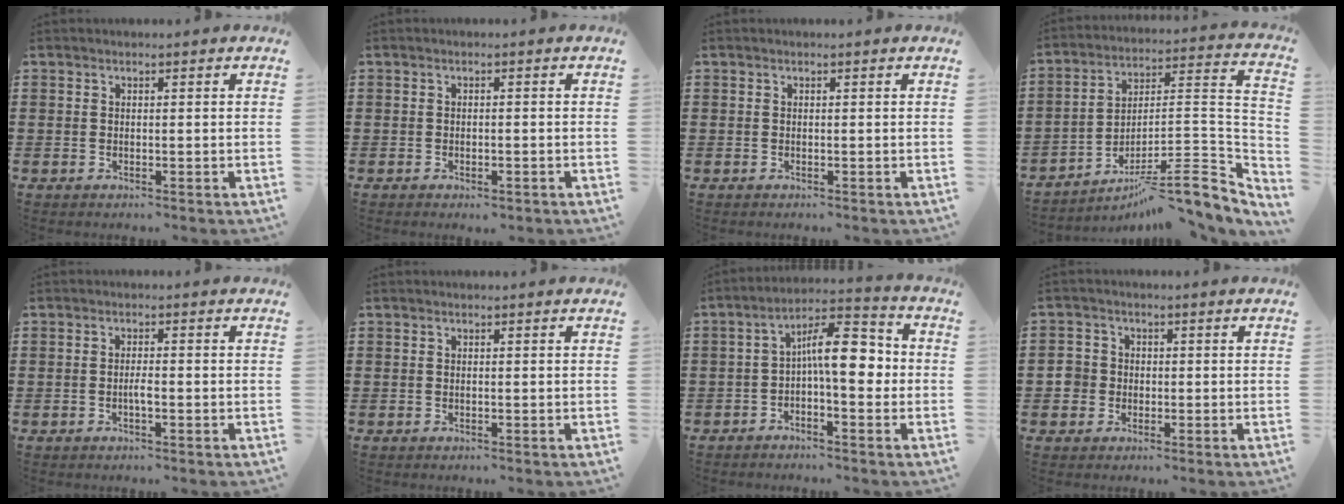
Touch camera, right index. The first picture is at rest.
{"total": 0.9, "force": [-0.8, 0.2, 0.5], "torque": [-0.013, -0.004, -0.014]}
{"total": 0.0}
{"total": 8.9, "force": [-5.9, 1.3, 6.5], "torque": [-0.093, -0.009, -0.122]}
{"total": 1.7, "force": [-0.6, 0.4, 1.6], "torque": [-0.030, 0.000, -0.010]}
{"total": 0.0}
{"total": 9.1, "force": [-0.4, 3.2, 8.5], "torque": [-0.139, 0.011, -0.012]}
{"total": 3.0, "force": [-0.8, 2.8, 0.8], "torque": [-0.033, 0.005, -0.021]}